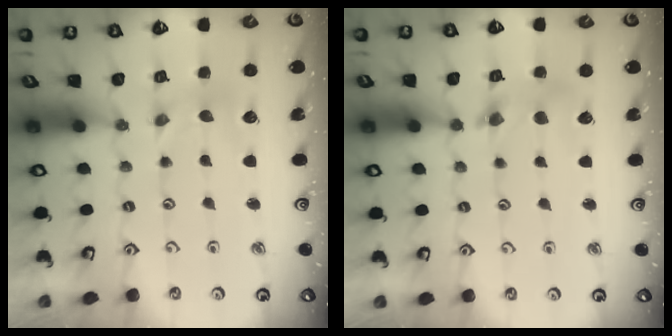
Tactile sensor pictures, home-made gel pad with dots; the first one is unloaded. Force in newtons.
{"total": 5.9, "press": 5.8, "slide": 0.6}